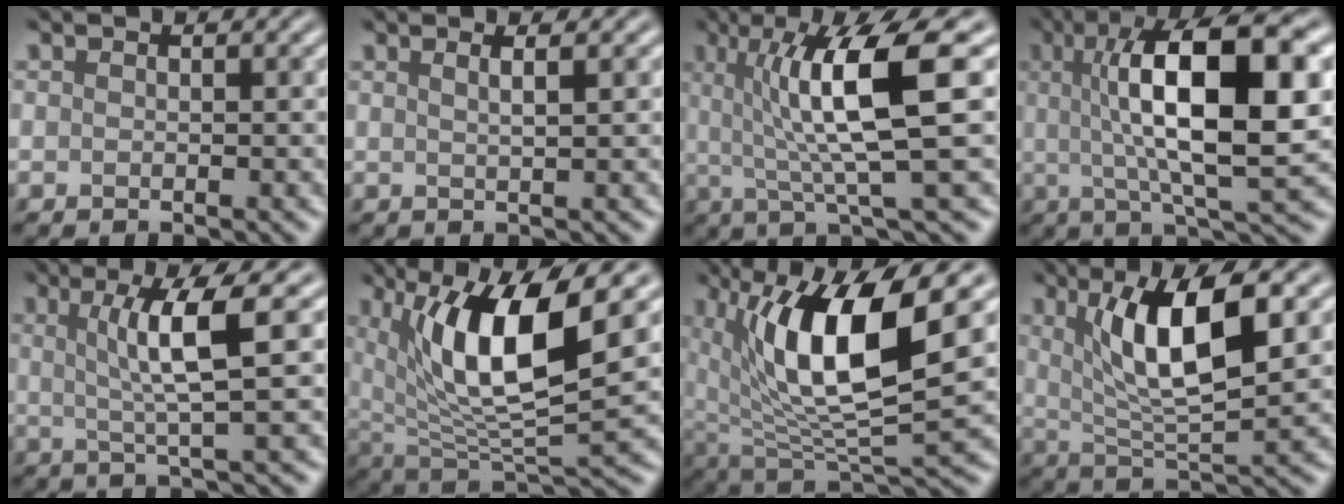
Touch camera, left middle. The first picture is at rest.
{"total": 2.7, "force": [1.3, 1.2, 2.1], "torque": [-0.008, 0.006, -0.011]}
{"total": 9.0, "force": [1.3, 1.7, 8.7], "torque": [-0.128, -0.006, 0.022]}
{"total": 12.5, "force": [2.0, 3.6, 11.8], "torque": [-0.170, 0.008, 0.030]}
{"total": 5.5, "force": [1.2, 0.6, 5.3], "torque": [-0.091, -0.001, 0.025]}
{"total": 10.7, "force": [3.7, 3.4, 9.5], "torque": [-0.170, -0.015, 0.070]}
{"total": 11.9, "force": [3.6, 3.9, 10.6], "torque": [-0.190, -0.008, 0.069]}
{"total": 8.5, "force": [2.6, 2.3, 7.8], "torque": [-0.128, -0.012, 0.048]}